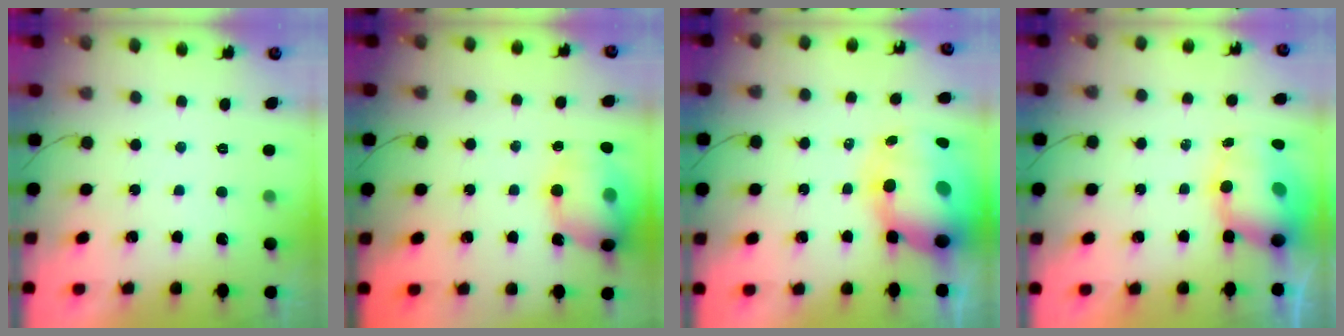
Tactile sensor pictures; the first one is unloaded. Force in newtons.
{"total": 16.2, "press": 15.2, "slide": 5.6}
{"total": 18.2, "press": 17.7, "slide": 4.5}
{"total": 10.0, "press": 9.6, "slide": 2.7}